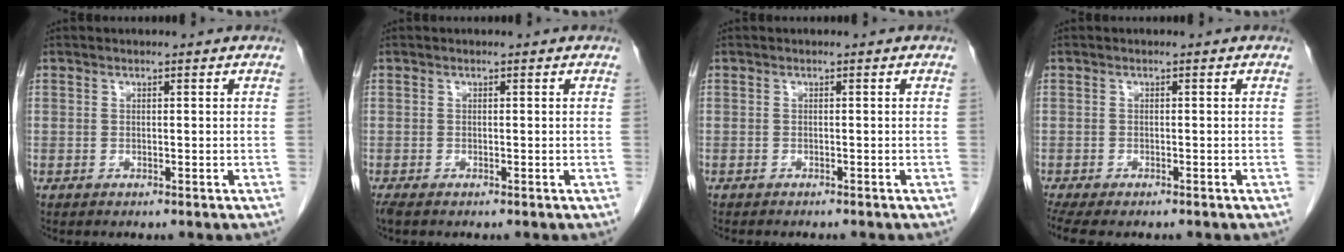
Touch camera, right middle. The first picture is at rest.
{"total": 1.3, "force": [-1.0, 0.3, 0.7], "torque": [-0.014, -0.005, -0.018]}
{"total": 2.8, "force": [-2.5, 0.6, 1.2], "torque": [-0.013, -0.004, -0.027]}
{"total": 6.4, "force": [-5.1, 2.1, 3.2], "torque": [-0.057, -0.005, -0.079]}